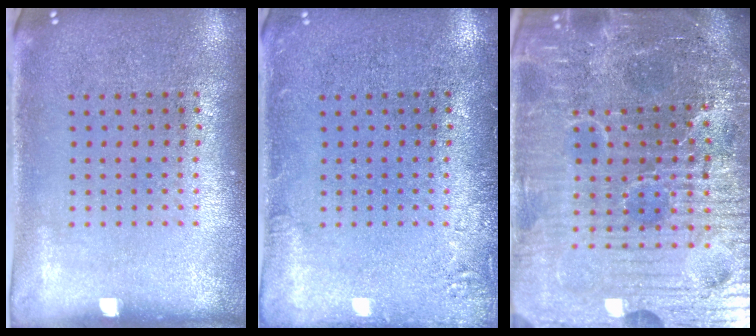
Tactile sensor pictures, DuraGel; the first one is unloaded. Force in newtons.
{"total": 1.5, "press": 1.5, "slide": 0.2}
{"total": 7.3, "press": 6.6, "slide": 3.1}